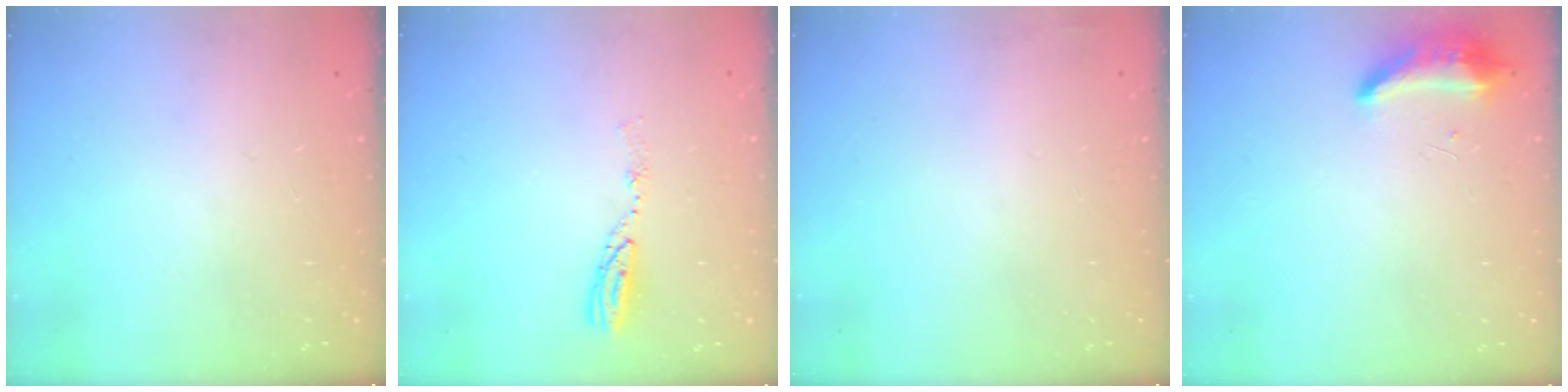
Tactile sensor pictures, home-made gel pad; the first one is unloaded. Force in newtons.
{"total": 5.2, "press": 5.2, "slide": 0.3}
{"total": 2.9, "press": 2.4, "slide": 1.6}
{"total": 18.6, "press": 10.8, "slide": 15.1}